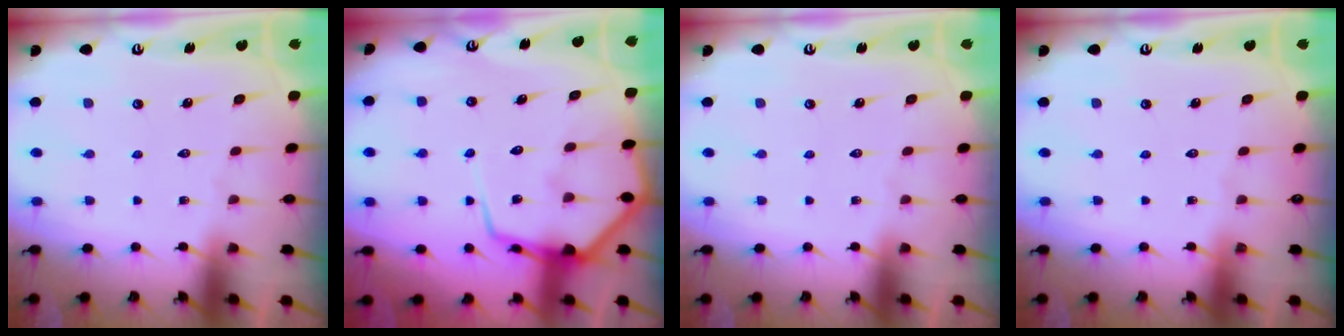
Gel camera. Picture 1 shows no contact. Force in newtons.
{"total": 12.7, "press": 12.7, "slide": 1.3}
{"total": 0.0}
{"total": 0.0}